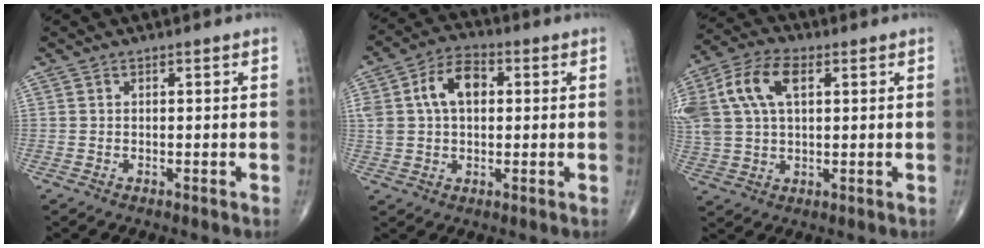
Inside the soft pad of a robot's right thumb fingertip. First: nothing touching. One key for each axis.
{"total": 10.2, "fx": 2.0, "fy": 6.6, "fz": 7.5, "tx": -0.129, "ty": 0.020, "tz": 0.033}
{"total": 14.6, "fx": 4.5, "fy": 8.4, "fz": 11.1, "tx": -0.244, "ty": 0.015, "tz": 0.083}